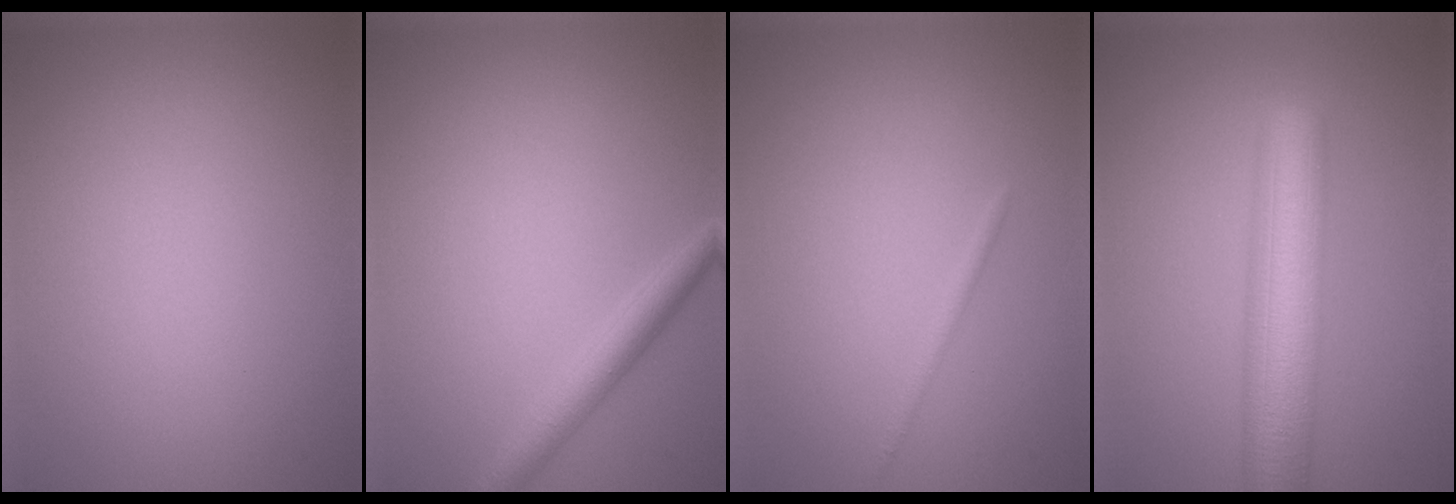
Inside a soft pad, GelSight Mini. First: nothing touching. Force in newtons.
{"total": 2.6, "press": 2.6, "slide": 0.1}
{"total": 0.8, "press": 0.8, "slide": 0.0}
{"total": 8.1, "press": 8.1, "slide": 0.3}